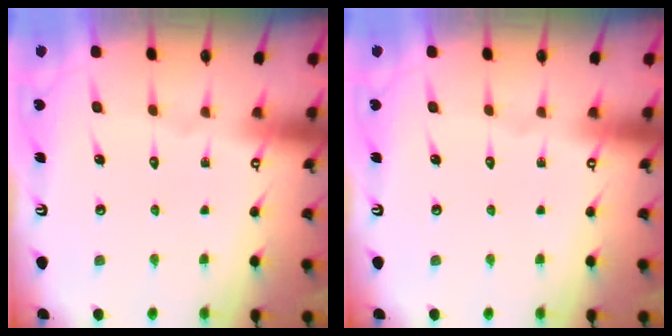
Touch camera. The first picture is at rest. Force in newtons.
{"total": 0.0}